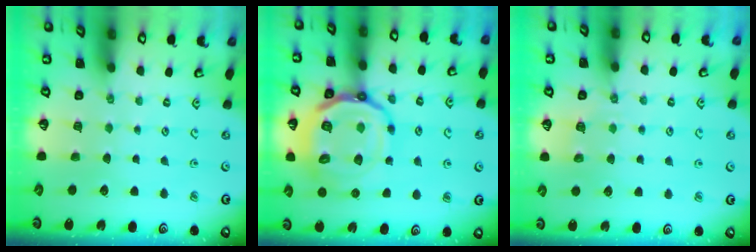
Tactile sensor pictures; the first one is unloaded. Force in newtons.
{"total": 22.5, "press": 22.3, "slide": 2.3}
{"total": 3.8, "press": 3.7, "slide": 0.9}